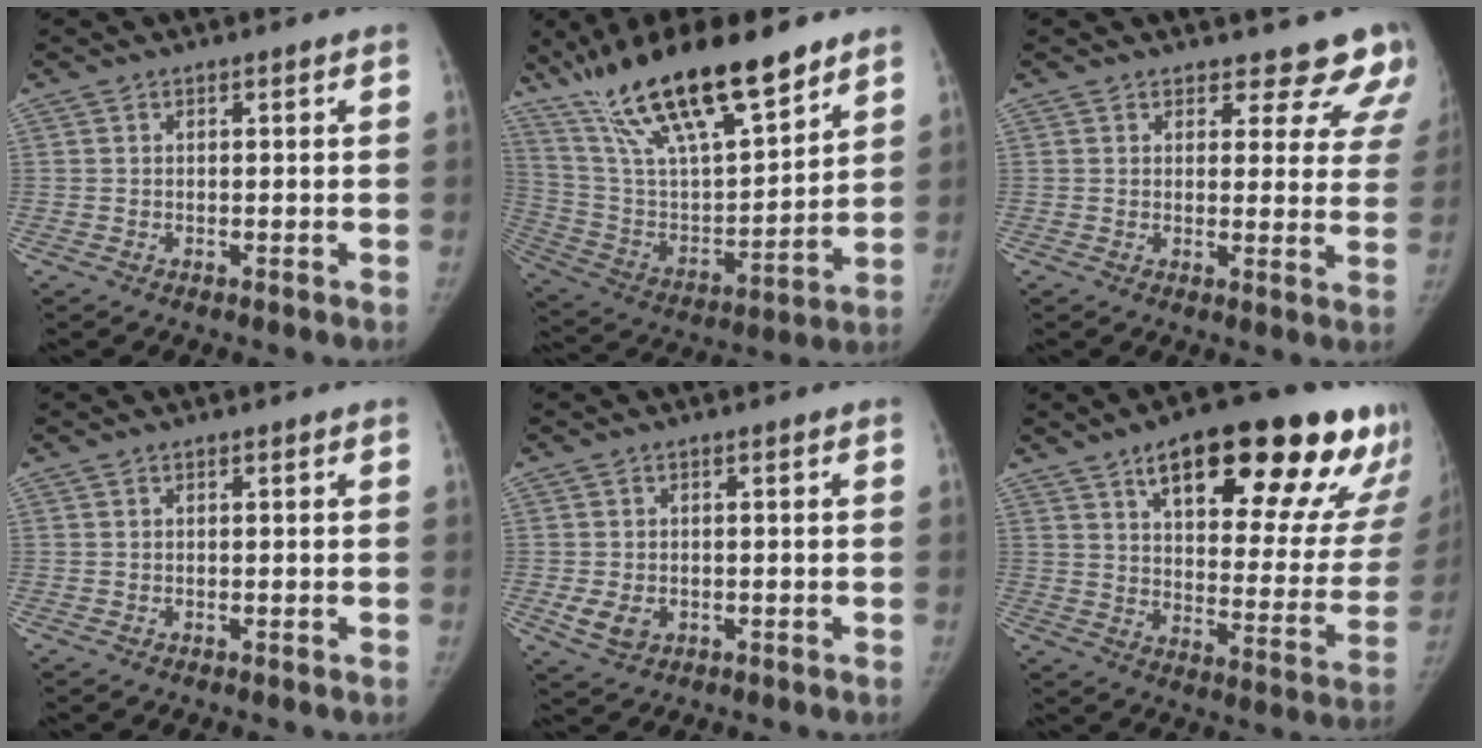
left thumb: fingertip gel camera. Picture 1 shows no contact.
{"total": 26.3, "force": [18.0, 7.6, 17.7], "torque": [-0.291, -0.051, 0.327]}
{"total": 10.9, "force": [9.7, 4.5, 1.9], "torque": [0.039, -0.060, 0.084]}
{"total": 0.0}
{"total": 4.2, "force": [-1.2, 3.2, 2.5], "torque": [-0.044, -0.003, -0.014]}
{"total": 29.6, "force": [17.3, 10.4, 21.7], "torque": [-0.252, -0.045, 0.245]}